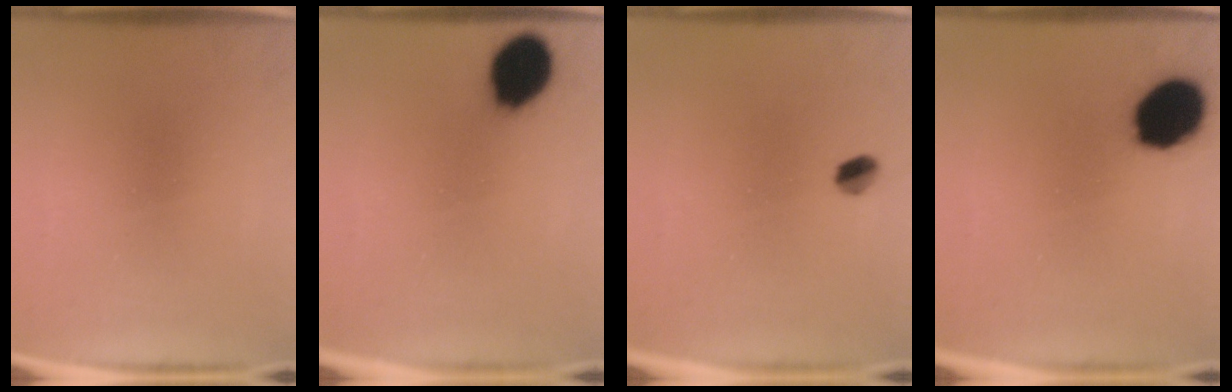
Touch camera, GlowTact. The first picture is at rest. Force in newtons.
{"total": 11.8}
{"total": 2.7}
{"total": 14.4}